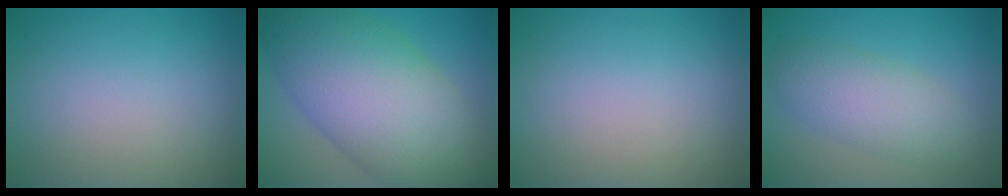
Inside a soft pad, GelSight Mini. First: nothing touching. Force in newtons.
{"total": 13.0, "press": 13.0, "slide": 0.2}
{"total": 0.0}
{"total": 4.5, "press": 4.5, "slide": 0.1}